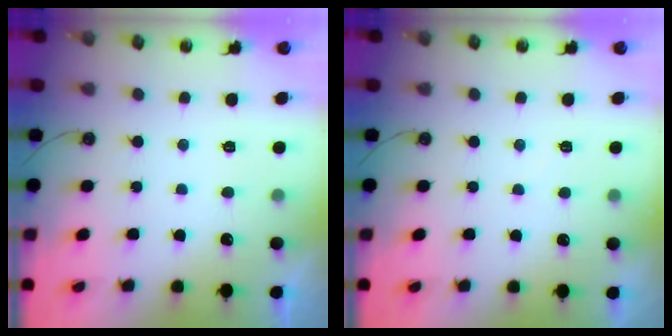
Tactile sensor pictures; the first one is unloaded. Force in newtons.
{"total": 2.9, "press": 2.9, "slide": 0.5}